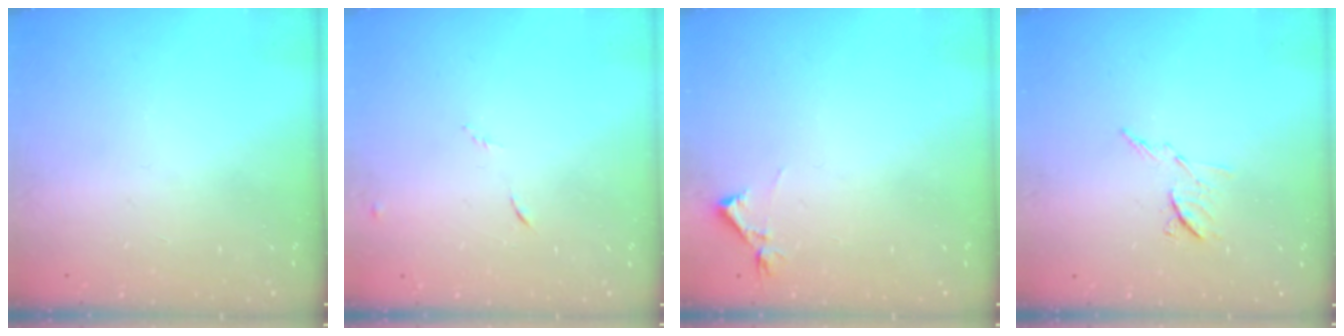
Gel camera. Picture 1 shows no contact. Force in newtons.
{"total": 5.2, "press": 5.1, "slide": 0.6}
{"total": 3.4, "press": 3.3, "slide": 0.7}
{"total": 6.8, "press": 6.8, "slide": 0.5}